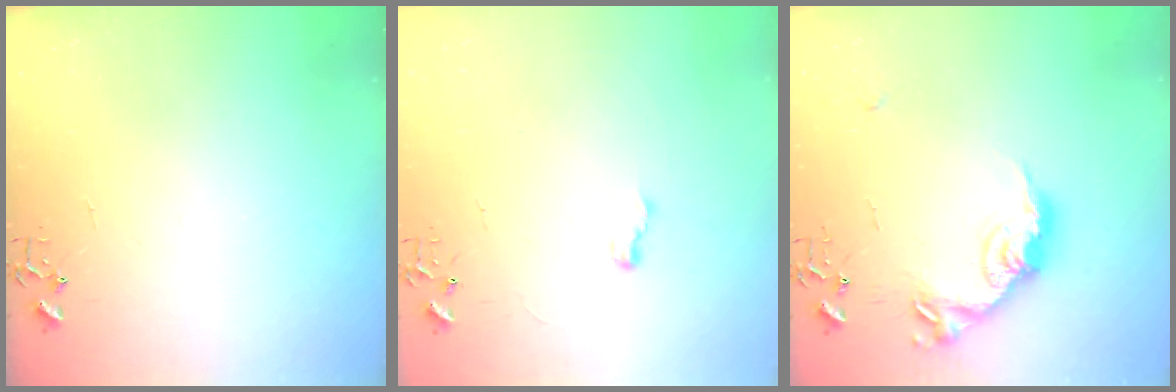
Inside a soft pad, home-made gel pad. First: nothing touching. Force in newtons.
{"total": 5.7, "press": 5.6, "slide": 0.7}
{"total": 16.7, "press": 16.7, "slide": 0.9}